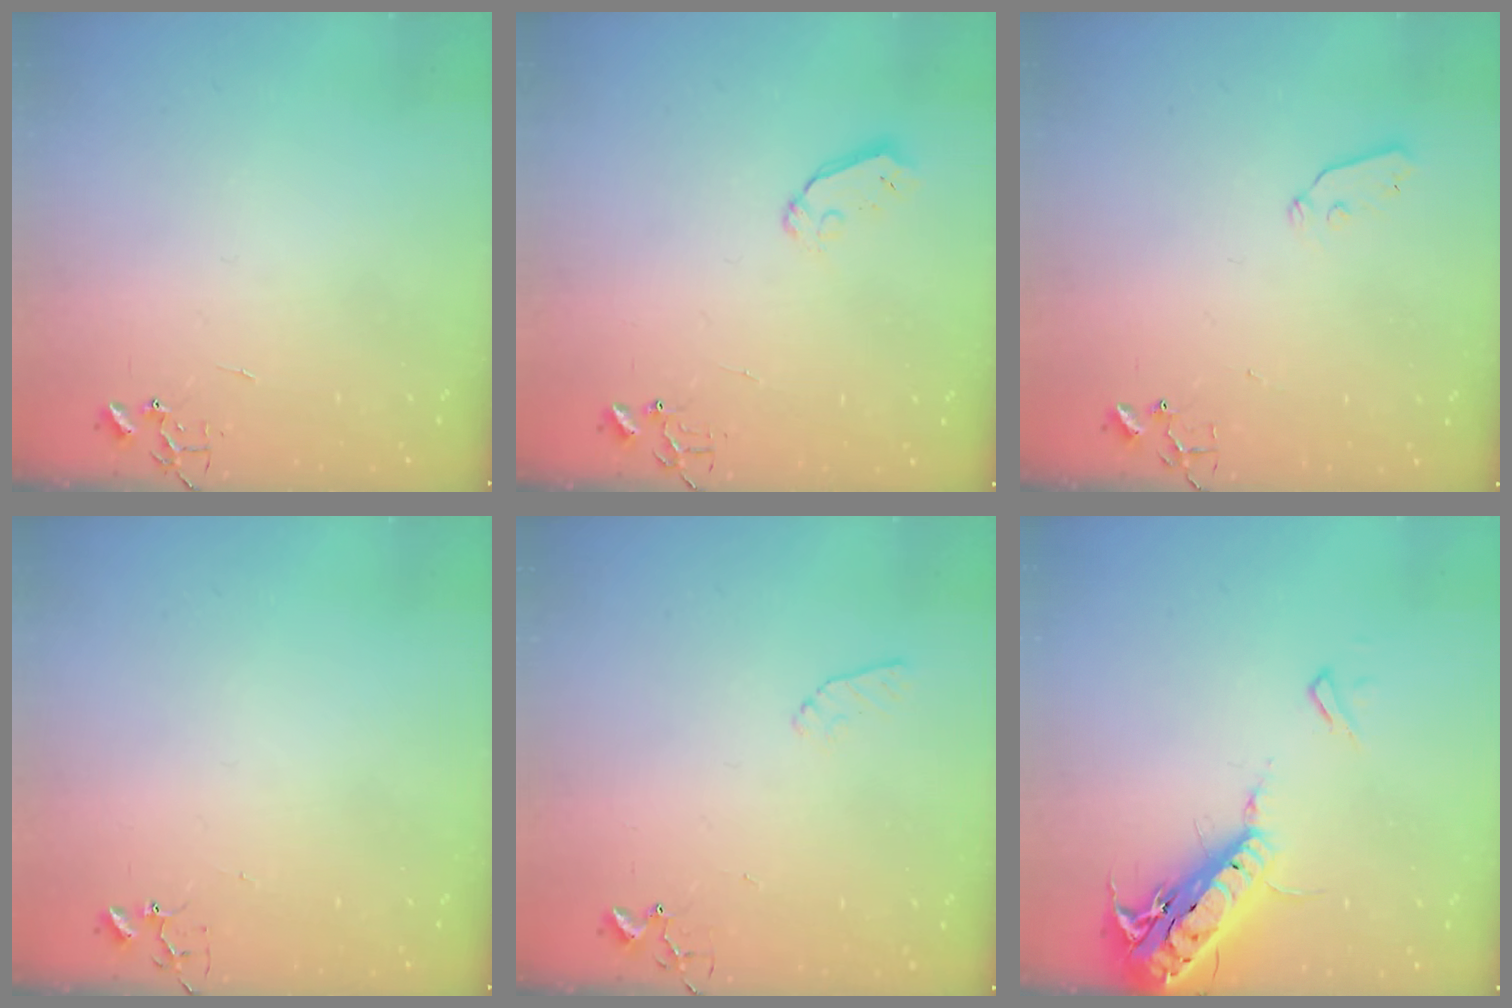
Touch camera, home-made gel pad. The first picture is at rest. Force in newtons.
{"total": 5.2, "press": 5.1, "slide": 0.5}
{"total": 3.3, "press": 3.3, "slide": 0.4}
{"total": 3.9, "press": 3.9, "slide": 0.3}
{"total": 6.6, "press": 6.5, "slide": 0.7}
{"total": 19.4, "press": 19.0, "slide": 4.2}